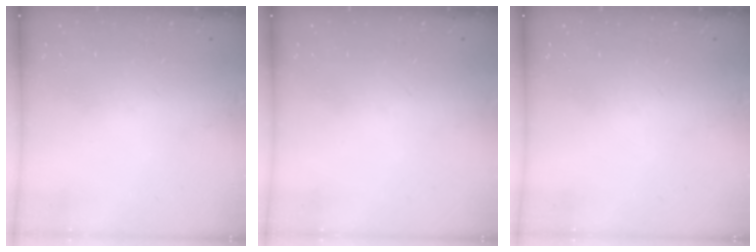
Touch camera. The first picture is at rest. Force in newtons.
{"total": 0.0}
{"total": 0.0}